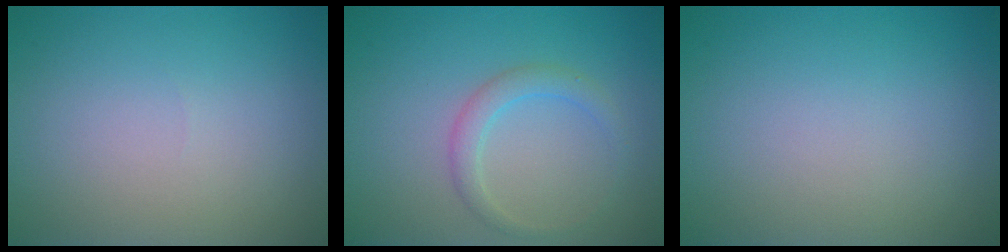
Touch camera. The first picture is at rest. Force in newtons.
{"total": 2.0, "press": 2.0, "slide": 0.2}
{"total": 0.0}